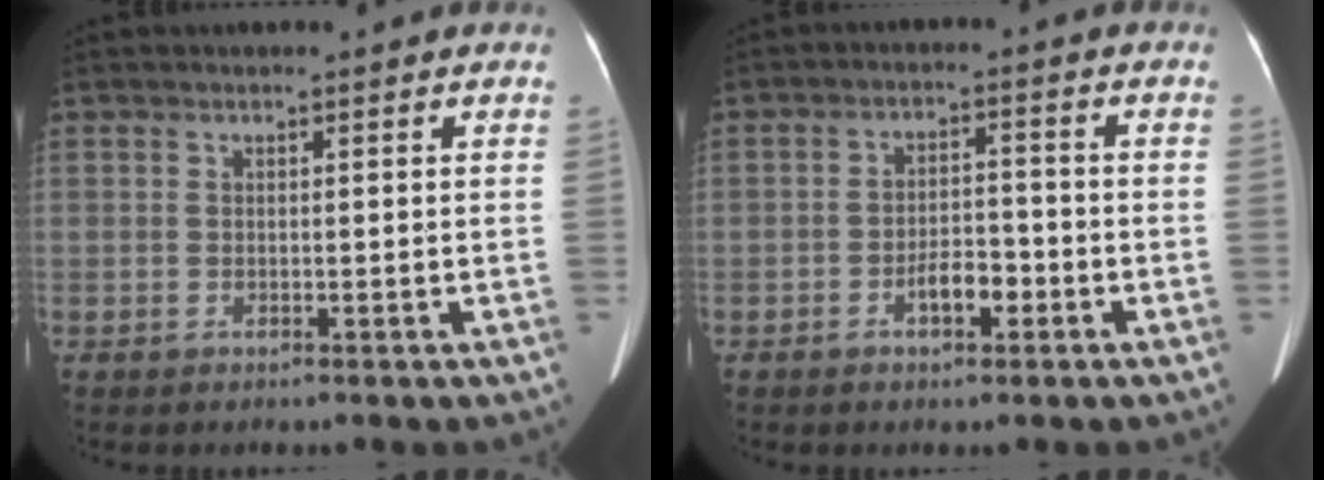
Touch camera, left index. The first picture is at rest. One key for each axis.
{"total": 4.3, "fx": -2.1, "fy": 1.8, "fz": 3.3, "tx": -0.057, "ty": 0.009, "tz": -0.036}